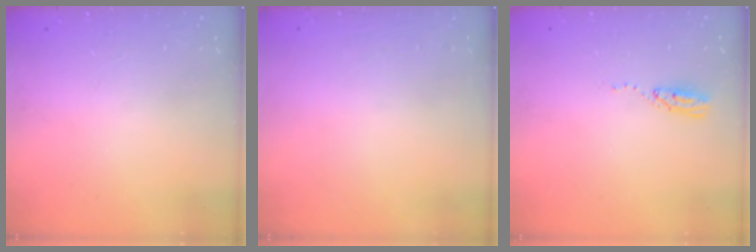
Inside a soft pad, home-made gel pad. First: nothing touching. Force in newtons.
{"total": 0.0}
{"total": 3.8, "press": 3.8, "slide": 0.2}